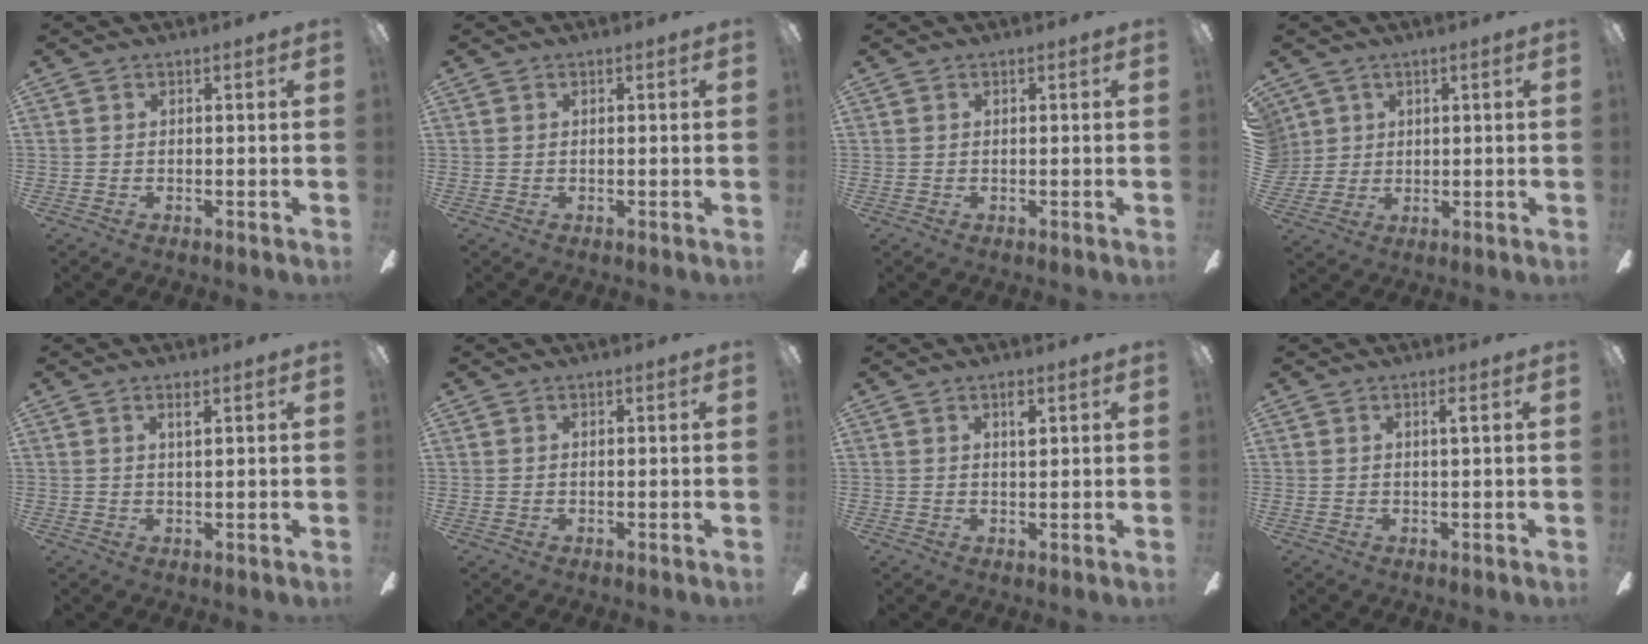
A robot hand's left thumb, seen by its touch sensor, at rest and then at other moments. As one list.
[{"total": 0.0}, {"total": 0.0}, {"total": 4.5, "force": [2.0, 4.0, 0.2], "torque": [-0.015, 0.006, 0.038]}, {"total": 2.0, "force": [1.2, 0.3, 1.6], "torque": [-0.035, 0.001, 0.020]}, {"total": 0.0}, {"total": 2.6, "force": [1.4, 1.1, 1.9], "torque": [-0.026, -0.003, 0.019]}, {"total": 1.3, "force": [0.6, 0.0, 1.2], "torque": [-0.025, 0.002, 0.008]}]